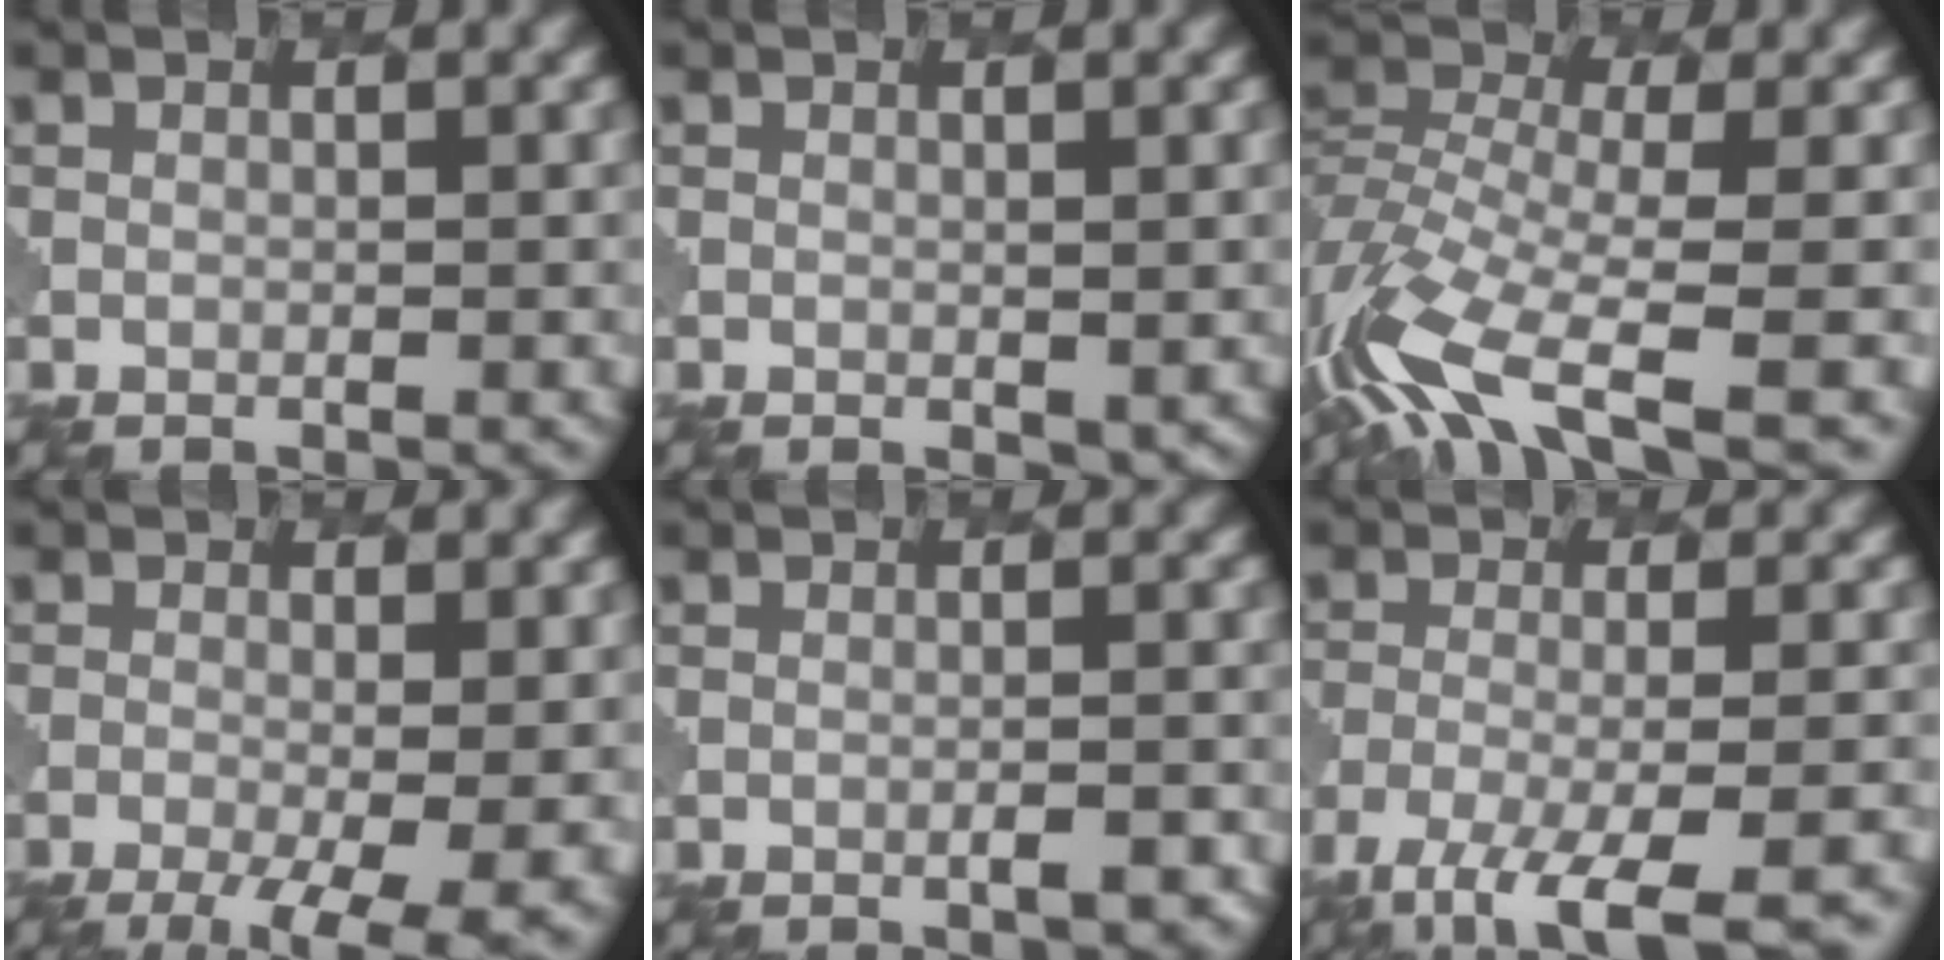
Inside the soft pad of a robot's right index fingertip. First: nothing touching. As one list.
[{"total": 1.1, "force": [0.2, 0.7, 0.9], "torque": [-0.010, -0.008, 0.006]}, {"total": 10.7, "force": [-6.1, 4.0, 7.8], "torque": [-0.162, -0.010, -0.117]}, {"total": 7.6, "force": [-3.5, 2.5, 6.3], "torque": [-0.097, -0.024, -0.045]}, {"total": 1.5, "force": [-0.7, 0.4, 1.2], "torque": [-0.011, 0.004, -0.012]}, {"total": 8.6, "force": [-6.2, 2.1, 5.7], "torque": [-0.095, -0.013, -0.100]}]